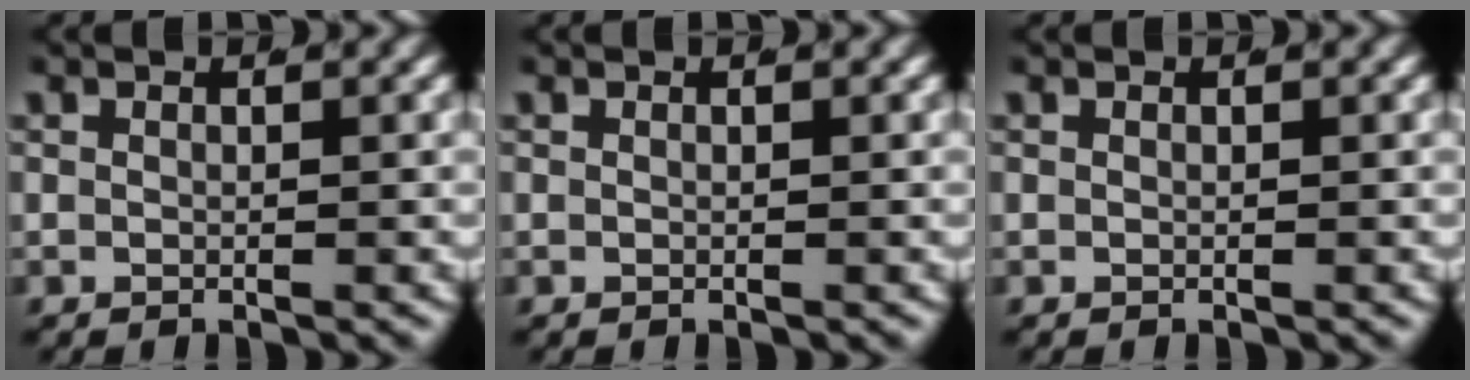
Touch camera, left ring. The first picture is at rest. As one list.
[{"total": 0.0}, {"total": 0.0}]